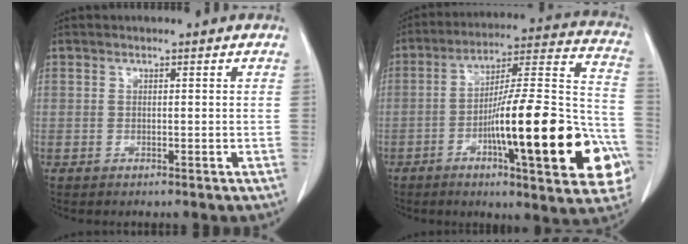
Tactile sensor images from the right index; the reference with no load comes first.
{"total": 25.8, "force": [-8.1, 4.0, 24.1], "torque": [-0.289, 0.013, -0.109]}